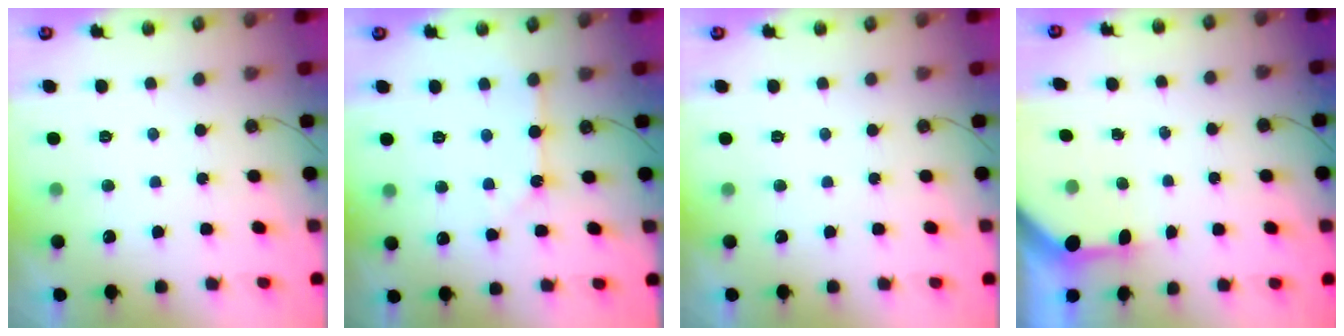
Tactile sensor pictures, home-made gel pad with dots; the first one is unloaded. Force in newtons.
{"total": 2.5, "press": 2.5, "slide": 0.2}
{"total": 0.0}
{"total": 3.2, "press": 3.2, "slide": 0.2}